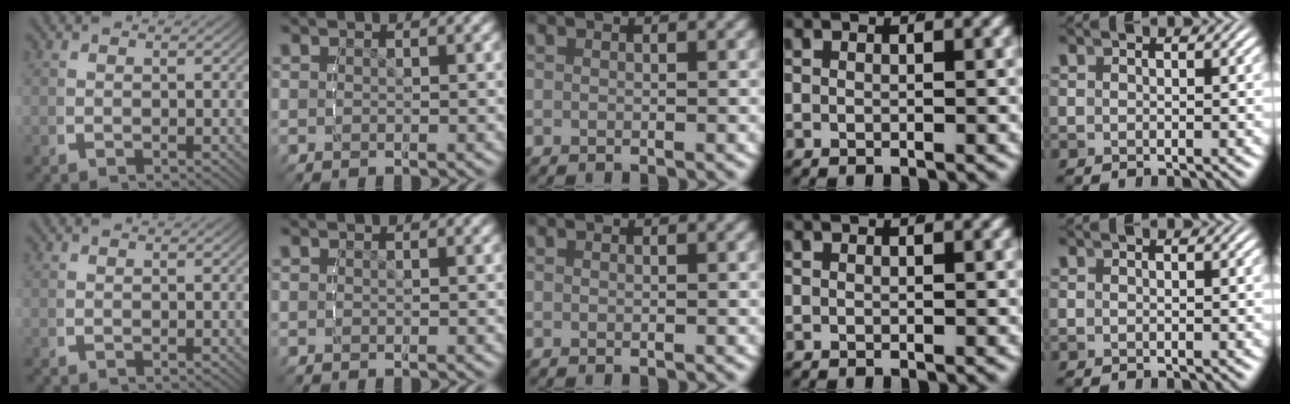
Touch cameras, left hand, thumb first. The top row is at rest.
{}